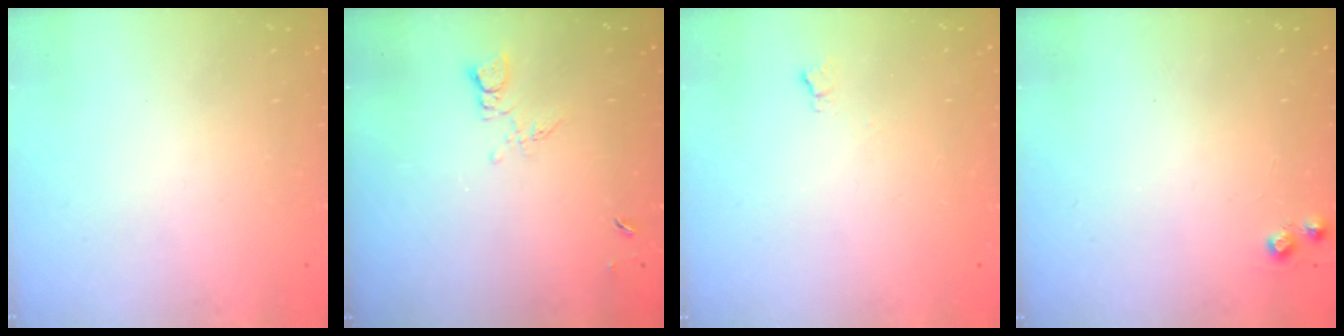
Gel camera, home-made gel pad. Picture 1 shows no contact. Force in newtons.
{"total": 5.9, "press": 5.9, "slide": 0.9}
{"total": 2.8, "press": 2.8, "slide": 0.6}
{"total": 5.5, "press": 5.5, "slide": 0.7}